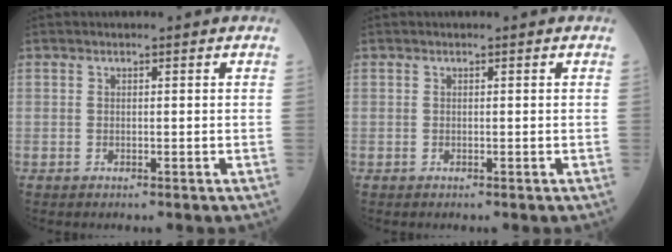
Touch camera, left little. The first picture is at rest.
{"total": 0.0}